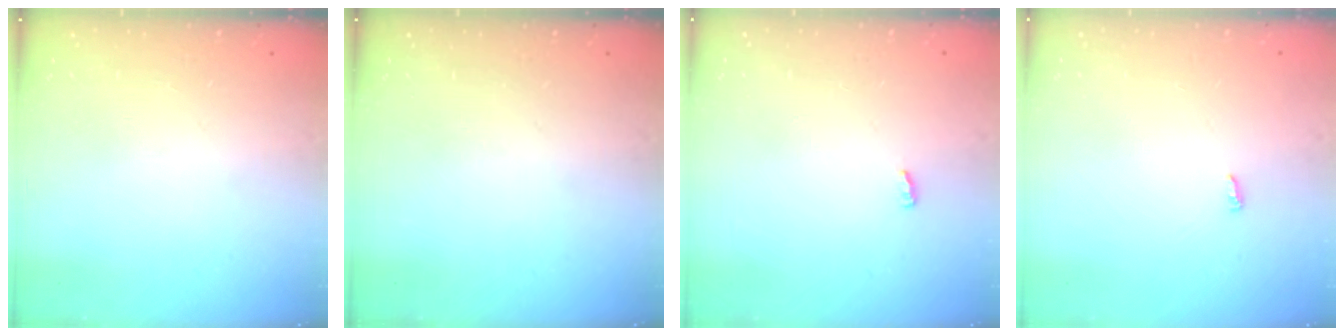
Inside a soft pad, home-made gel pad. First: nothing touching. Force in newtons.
{"total": 0.0}
{"total": 2.9, "press": 2.6, "slide": 1.3}
{"total": 3.4, "press": 3.3, "slide": 0.6}